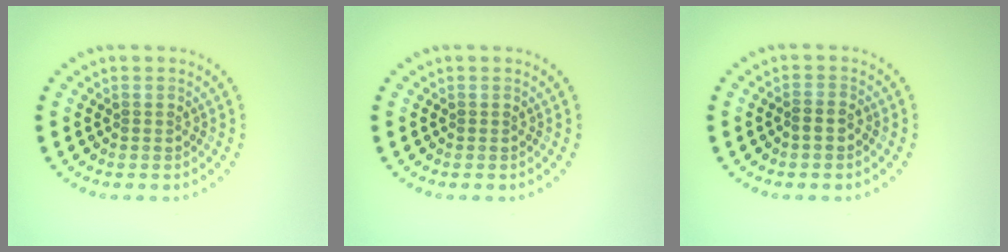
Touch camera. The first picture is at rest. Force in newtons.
{"total": 0.0}
{"total": 0.8, "press": 0.7, "slide": 0.5}